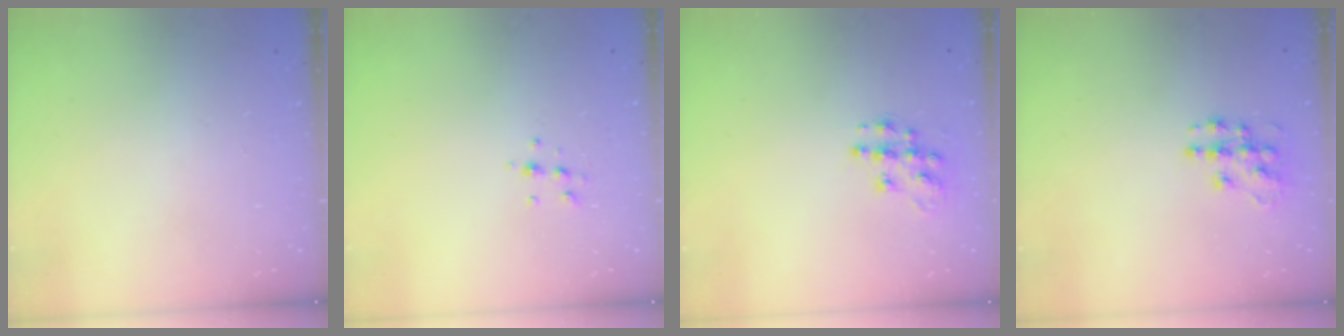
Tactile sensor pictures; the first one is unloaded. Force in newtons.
{"total": 5.8, "press": 5.7, "slide": 1.2}
{"total": 11.4, "press": 11.4, "slide": 0.8}
{"total": 10.6, "press": 10.6, "slide": 0.6}